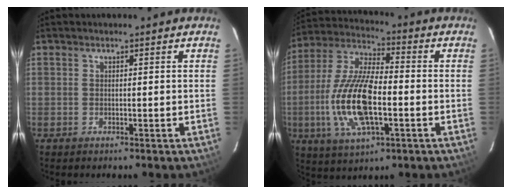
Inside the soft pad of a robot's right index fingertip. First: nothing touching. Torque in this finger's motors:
{"motor_torque": [2.14, 0.00, 1.05, 0.21]}